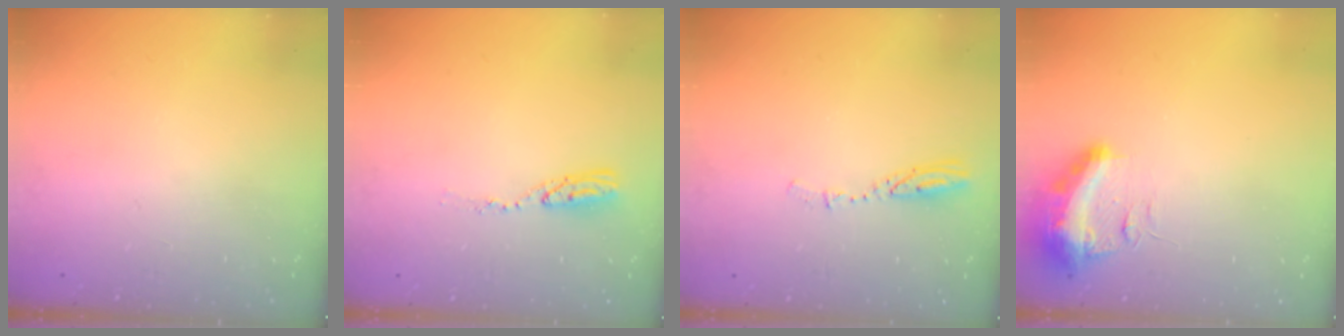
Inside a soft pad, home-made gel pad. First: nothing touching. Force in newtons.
{"total": 5.1, "press": 5.1, "slide": 0.3}
{"total": 3.4, "press": 3.4, "slide": 0.2}
{"total": 17.3, "press": 13.2, "slide": 11.2}